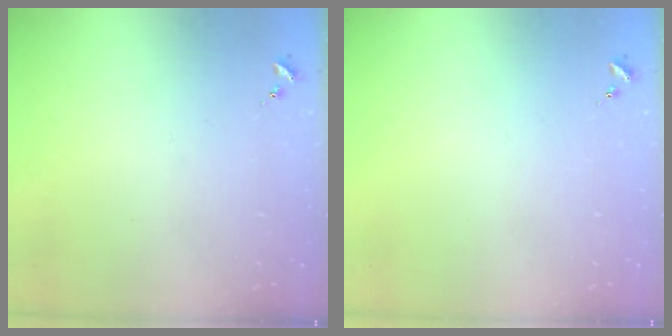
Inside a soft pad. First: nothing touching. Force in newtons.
{"total": 0.0}